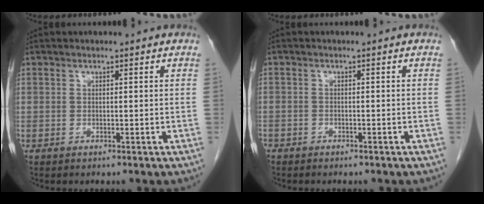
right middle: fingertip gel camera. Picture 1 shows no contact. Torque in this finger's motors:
{"motor_torque": [0.21, -0.46, -0.08, -0.21]}